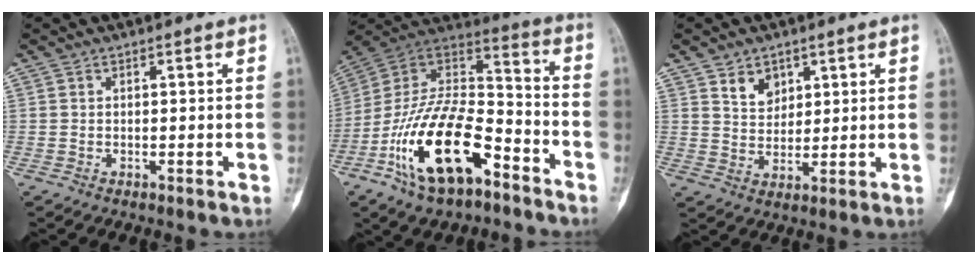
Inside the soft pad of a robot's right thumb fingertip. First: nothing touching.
{"total": 23.0, "force": [-11.4, 10.7, 16.8], "torque": [-0.317, 0.073, -0.204]}
{"total": 5.1, "force": [3.0, 3.6, 2.2], "torque": [-0.013, -0.024, 0.059]}